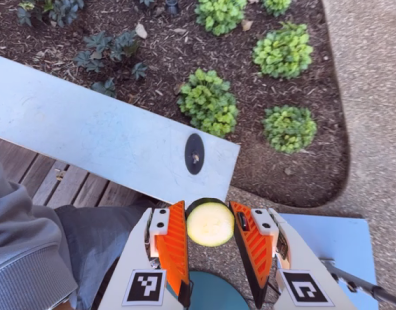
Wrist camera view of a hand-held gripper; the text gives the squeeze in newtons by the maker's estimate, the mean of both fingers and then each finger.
{"total": 8.6, "left": 8.4, "right": 8.8}